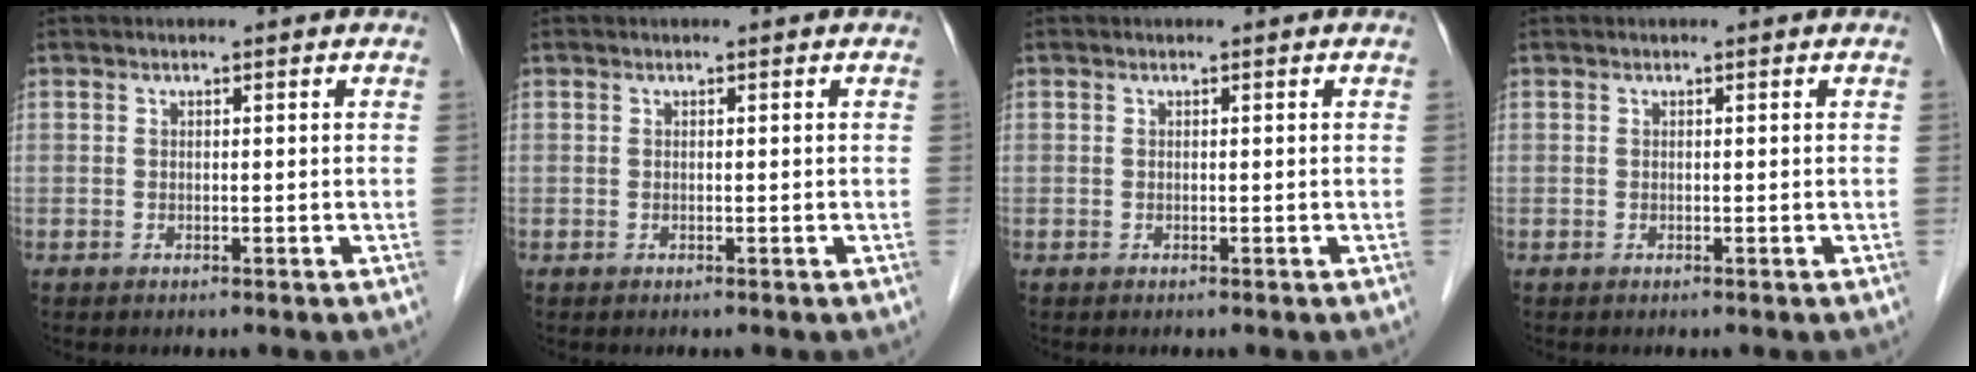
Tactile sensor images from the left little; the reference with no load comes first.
{"total": 0.0}
{"total": 0.0}
{"total": 0.0}